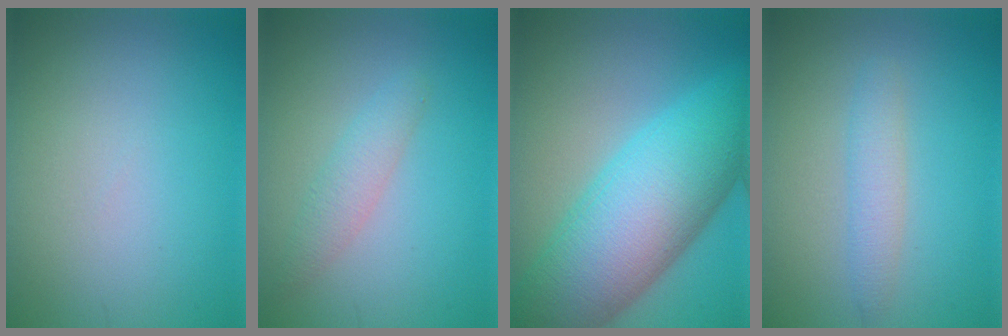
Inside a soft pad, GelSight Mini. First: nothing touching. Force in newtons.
{"total": 2.0, "press": 2.0, "slide": 0.1}
{"total": 12.9, "press": 12.9, "slide": 0.1}
{"total": 2.1, "press": 2.1, "slide": 0.1}